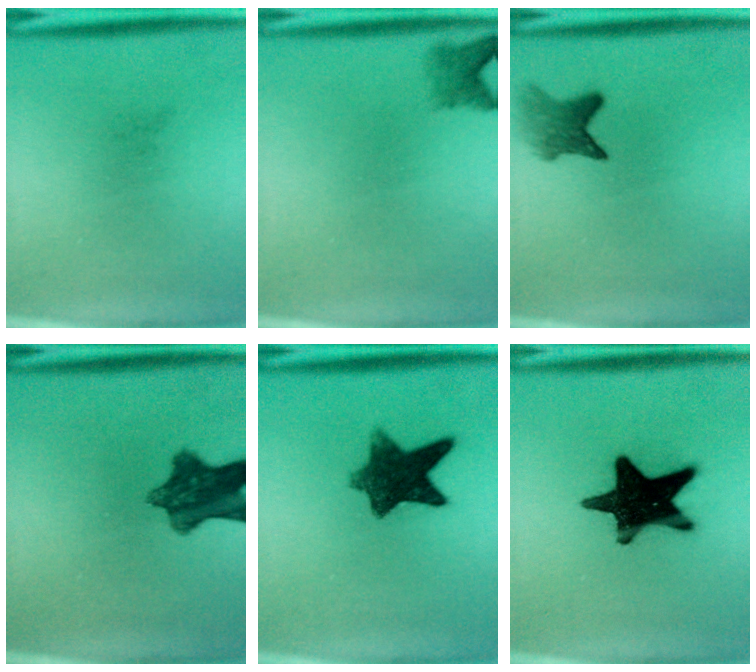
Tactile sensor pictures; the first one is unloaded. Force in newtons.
{"total": 2.3}
{"total": 3.9}
{"total": 9.3}
{"total": 9.3}
{"total": 19.3}